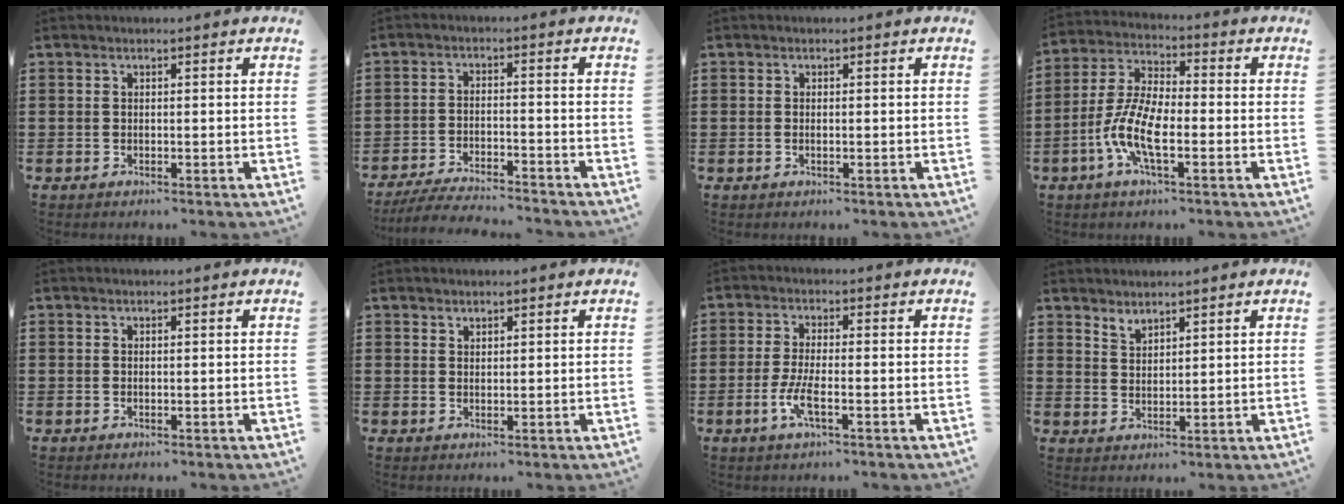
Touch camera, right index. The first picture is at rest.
{"total": 4.8, "force": [-4.6, 0.1, 1.3], "torque": [-0.029, -0.004, -0.091]}
{"total": 0.0}
{"total": 8.8, "force": [-3.1, 2.9, 7.7], "torque": [-0.189, -0.015, -0.066]}
{"total": 0.0}
{"total": 1.1, "force": [1.0, 0.4, -0.1], "torque": [-0.001, 0.001, 0.020]}
{"total": 4.6, "force": [-1.8, 1.0, 4.1], "torque": [-0.089, -0.006, -0.037]}
{"total": 2.1, "force": [2.0, 0.6, 0.1], "torque": [-0.006, 0.003, 0.039]}